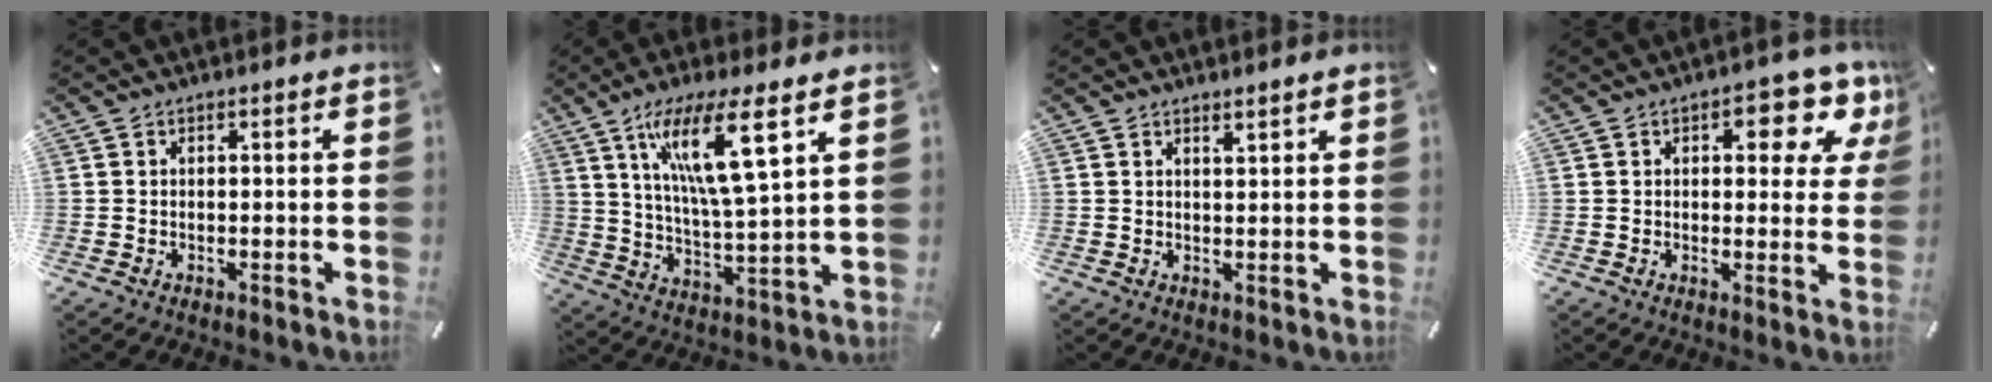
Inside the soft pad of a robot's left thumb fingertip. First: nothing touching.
{"total": 14.6, "force": [7.9, 2.5, 12.0], "torque": [-0.244, -0.013, 0.124]}
{"total": 1.5, "force": [1.4, -0.2, 0.3], "torque": [-0.008, -0.006, 0.027]}
{"total": 8.7, "force": [4.1, 4.3, 6.3], "torque": [-0.065, -0.022, 0.061]}